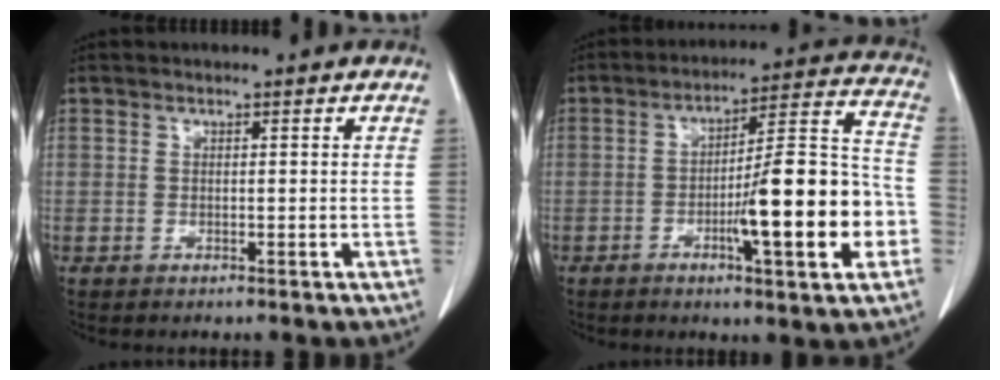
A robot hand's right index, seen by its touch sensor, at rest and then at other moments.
{"total": 17.3, "force": [-4.7, 1.9, 16.5], "torque": [-0.243, 0.011, -0.068]}